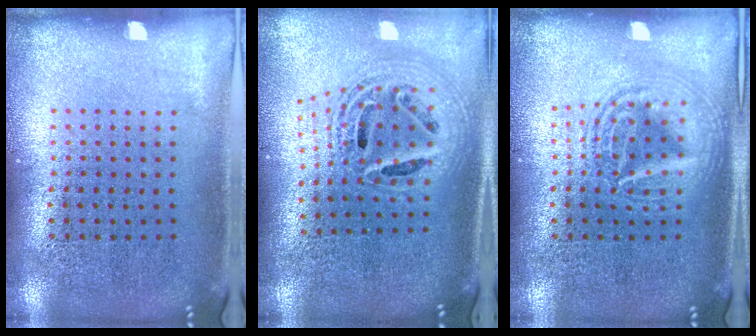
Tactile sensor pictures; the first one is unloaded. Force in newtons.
{"total": 2.3, "press": 1.8, "slide": 1.4}
{"total": 2.9, "press": 2.8, "slide": 0.3}